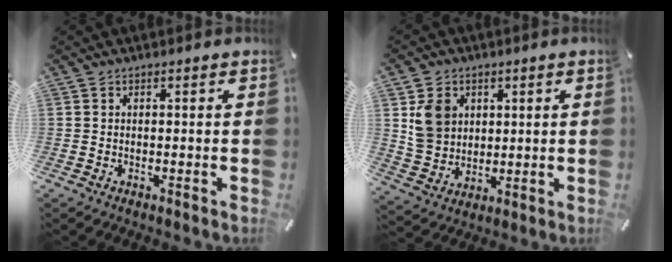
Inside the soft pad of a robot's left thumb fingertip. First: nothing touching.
{"total": 8.4, "force": [3.0, 7.5, 2.2], "torque": [-0.052, -0.002, 0.061]}